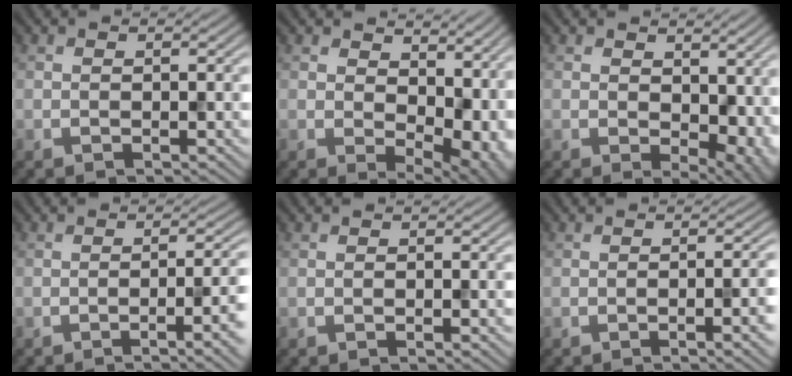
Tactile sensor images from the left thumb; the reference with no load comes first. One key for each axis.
{"total": 11.1, "fx": 3.0, "fy": 6.9, "fz": 8.2, "tx": -0.092, "ty": -0.023, "tz": 0.077}
{"total": 6.2, "fx": 1.0, "fy": 4.0, "fz": 4.6, "tx": -0.069, "ty": -0.017, "tz": 0.025}
{"total": 5.7, "fx": -1.9, "fy": 1.1, "fz": 5.3, "tx": -0.060, "ty": -0.003, "tz": -0.027}
{"total": 0.5, "fx": 0.0, "fy": -0.5, "fz": 0.0, "tx": 0.004, "ty": 0.001, "tz": -0.001}
{"total": 4.0, "fx": -1.0, "fy": 0.6, "fz": 3.8, "tx": -0.043, "ty": 0.001, "tz": -0.012}